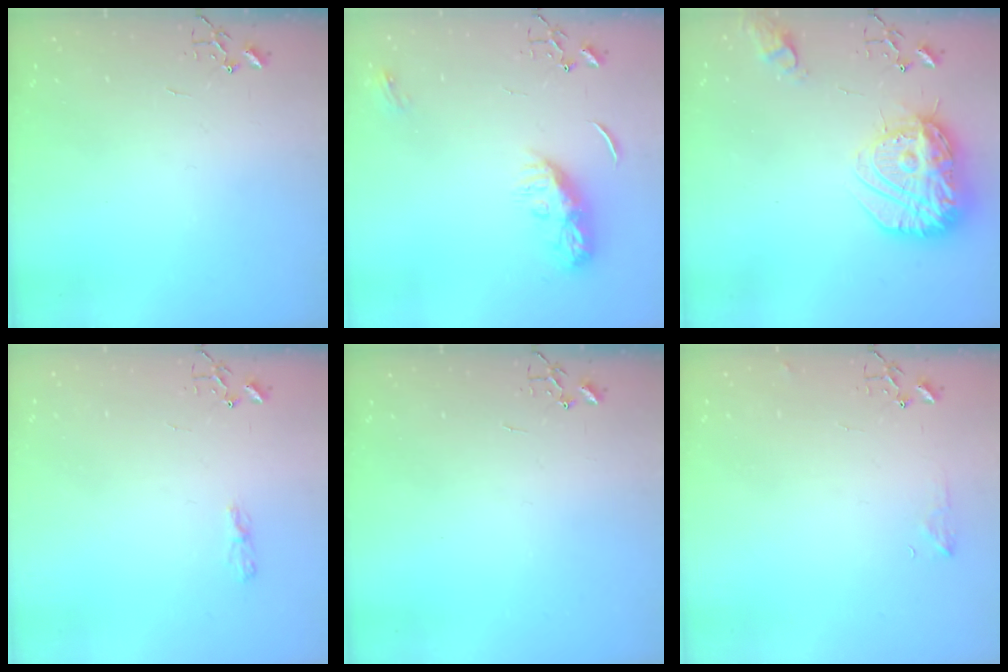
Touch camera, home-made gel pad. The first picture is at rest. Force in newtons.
{"total": 9.4, "press": 9.4, "slide": 0.2}
{"total": 20.4, "press": 20.3, "slide": 1.9}
{"total": 3.4, "press": 3.4, "slide": 0.6}
{"total": 0.0}
{"total": 6.1, "press": 6.0, "slide": 0.9}